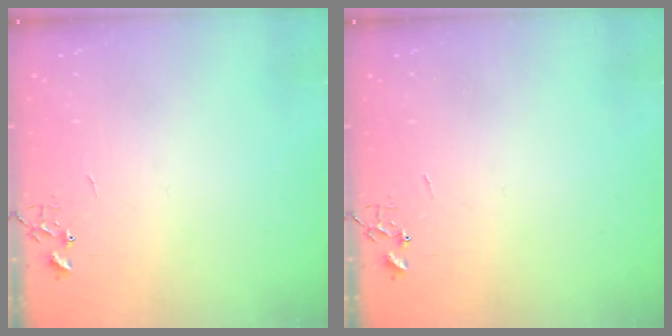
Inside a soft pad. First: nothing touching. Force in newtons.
{"total": 0.0}